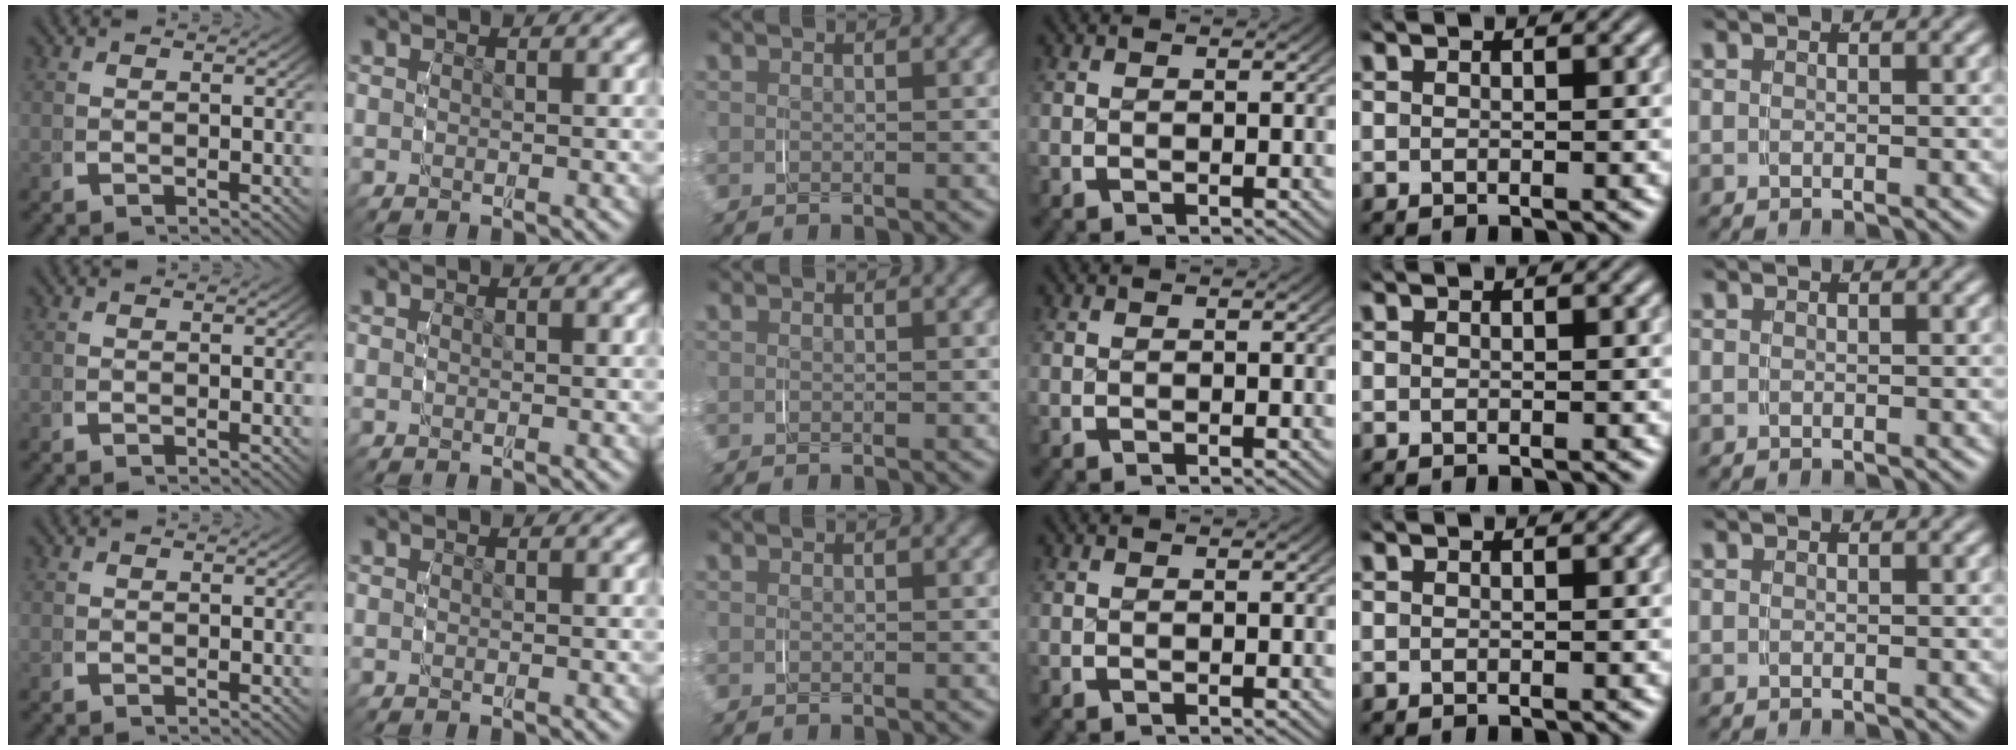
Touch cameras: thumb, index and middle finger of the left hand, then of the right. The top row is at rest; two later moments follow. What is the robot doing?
{"motion": "grasp_and_lifting", "object": "scarf"}